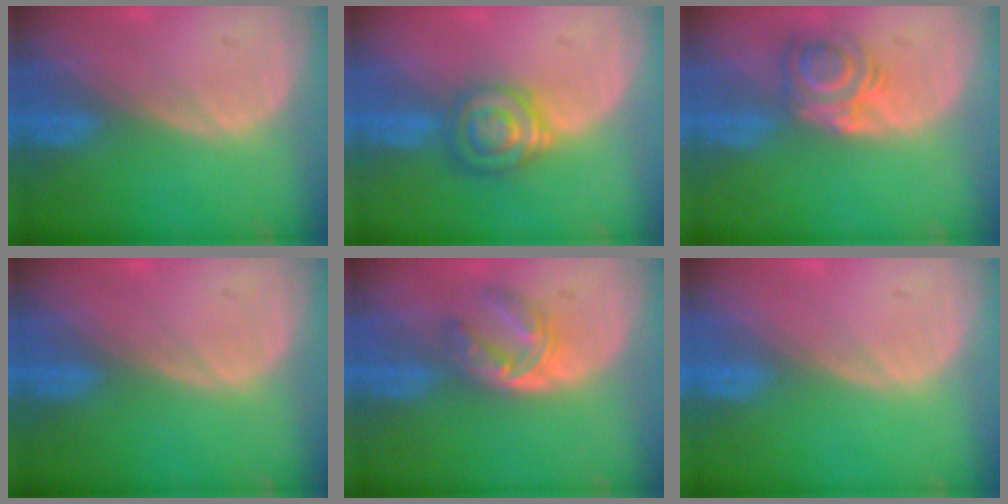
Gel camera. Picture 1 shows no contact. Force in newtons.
{"total": 6.4, "press": 5.8, "slide": 2.8}
{"total": 5.7, "press": 5.1, "slide": 2.5}
{"total": 0.0}
{"total": 6.0, "press": 4.8, "slide": 3.5}
{"total": 0.0}